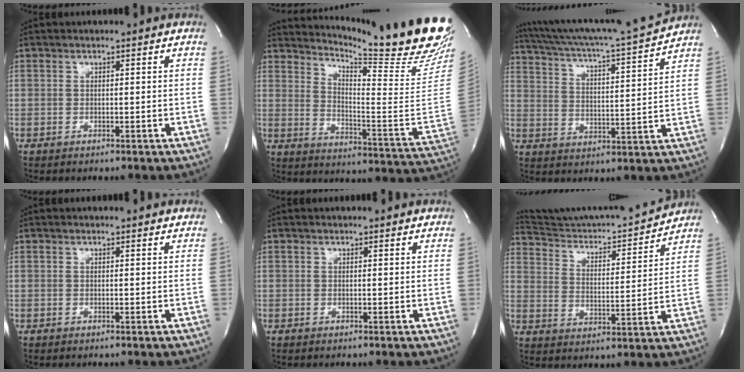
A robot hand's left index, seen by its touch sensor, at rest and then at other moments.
{"total": 22.4, "force": [19.2, 0.3, 11.4], "torque": [-0.185, -0.119, 0.248]}
{"total": 15.6, "force": [14.6, -1.5, 5.2], "torque": [-0.105, -0.037, 0.220]}
{"total": 3.2, "force": [3.1, 0.6, 0.5], "torque": [-0.016, 0.010, 0.028]}
{"total": 3.8, "force": [3.7, 0.8, 0.7], "torque": [-0.017, 0.010, 0.034]}
{"total": 16.7, "force": [16.2, 0.1, 4.0], "torque": [-0.075, -0.029, 0.246]}